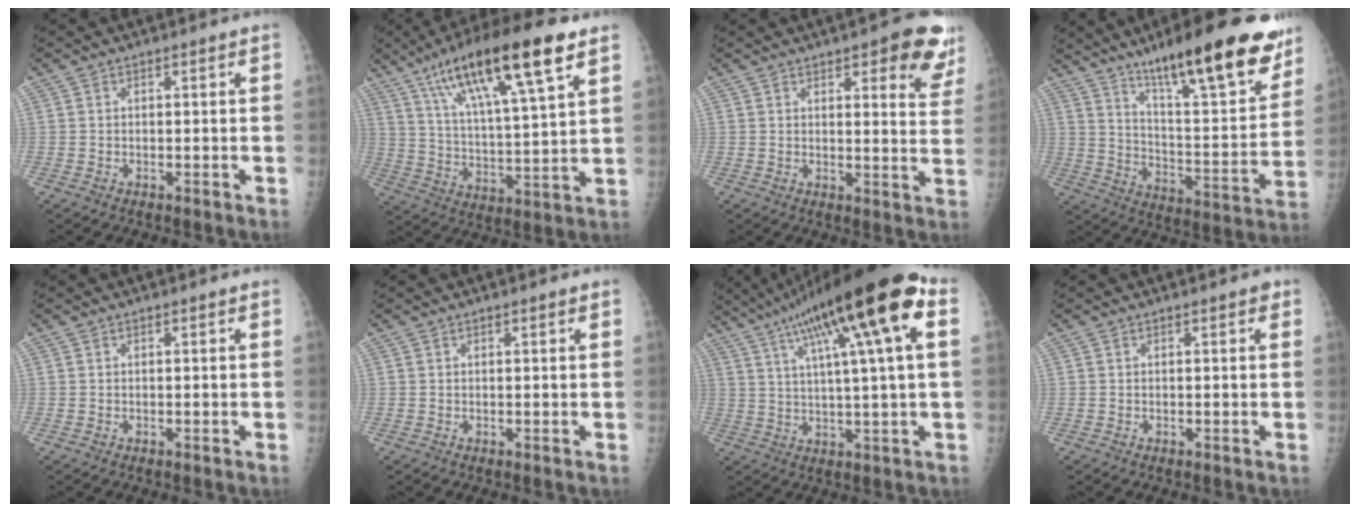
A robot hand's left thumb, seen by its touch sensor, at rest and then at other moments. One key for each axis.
{"total": 21.6, "fx": 12.1, "fy": 4.6, "fz": 17.3, "tx": -0.287, "ty": -0.024, "tz": 0.215}
{"total": 11.4, "fx": 6.9, "fy": 4.1, "fz": 8.2, "tx": -0.051, "ty": -0.032, "tz": 0.072}
{"total": 24.4, "fx": 16.5, "fy": 5.2, "fz": 17.2, "tx": -0.228, "ty": -0.069, "tz": 0.260}
{"total": 0.0}
{"total": 0.5, "fx": 0.3, "fy": 0.2, "fz": 0.4, "tx": -0.005, "ty": 0.000, "tz": 0.003}
{"total": 21.5, "fx": 8.6, "fy": 2.8, "fz": 19.4, "tx": -0.326, "ty": 0.022, "tz": 0.134}
{"total": 0.7, "fx": 0.3, "fy": 0.3, "fz": 0.5, "tx": -0.003, "ty": 0.001, "tz": 0.001}